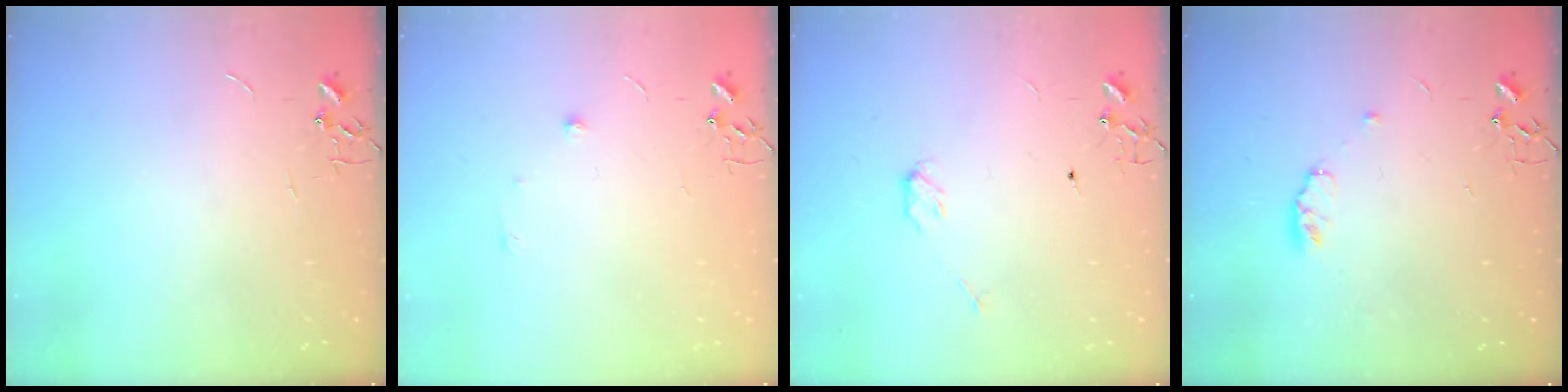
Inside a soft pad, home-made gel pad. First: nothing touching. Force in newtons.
{"total": 4.9, "press": 4.8, "slide": 0.7}
{"total": 3.9, "press": 3.9, "slide": 0.3}
{"total": 5.6, "press": 5.5, "slide": 0.8}